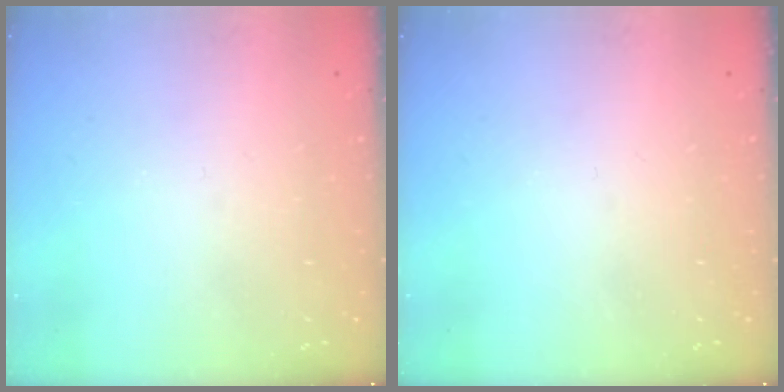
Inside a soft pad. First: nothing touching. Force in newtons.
{"total": 0.0}